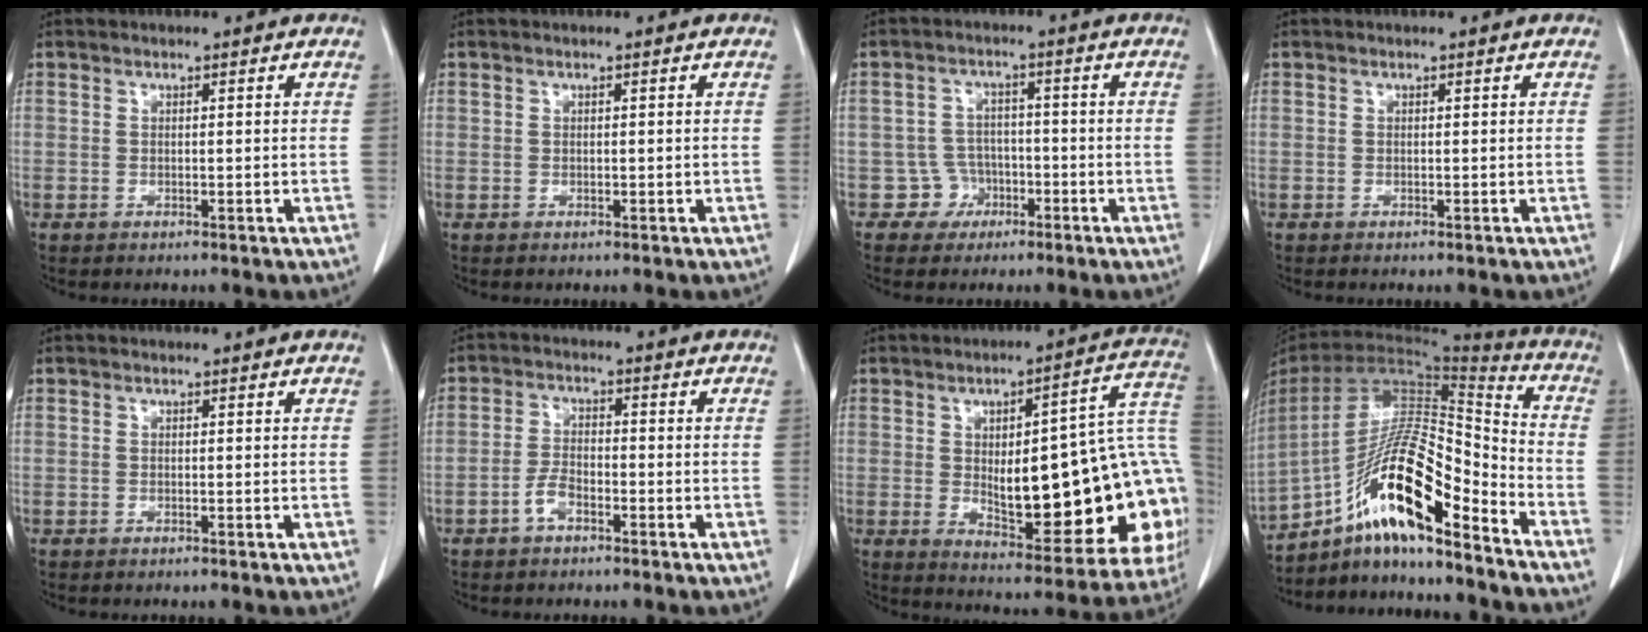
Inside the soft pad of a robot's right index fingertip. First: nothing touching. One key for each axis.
{"total": 0.0}
{"total": 4.1, "fx": -1.9, "fy": 3.6, "fz": -0.4, "tx": 0.018, "ty": 0.018, "tz": -0.029}
{"total": 0.0}
{"total": 0.0}
{"total": 3.3, "fx": -2.0, "fy": 1.5, "fz": 2.1, "tx": -0.041, "ty": 0.009, "tz": -0.038}
{"total": 26.4, "fx": -2.1, "fy": 7.5, "fz": 25.2, "tx": -0.250, "ty": 0.031, "tz": -0.005}
{"total": 19.1, "fx": -11.8, "fy": 3.1, "fz": 14.7, "tx": -0.289, "ty": 0.007, "tz": -0.209}